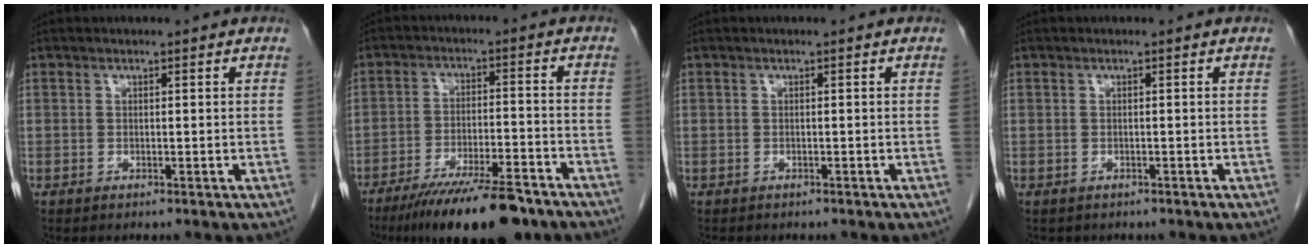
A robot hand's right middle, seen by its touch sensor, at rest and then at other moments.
{"total": 14.7, "force": [-11.3, 2.5, 9.1], "torque": [-0.130, -0.018, -0.181]}
{"total": 1.8, "force": [-1.5, 0.8, 0.7], "torque": [-0.017, -0.004, -0.018]}
{"total": 1.3, "force": [-1.1, 0.8, 0.2], "torque": [-0.015, 0.000, -0.011]}